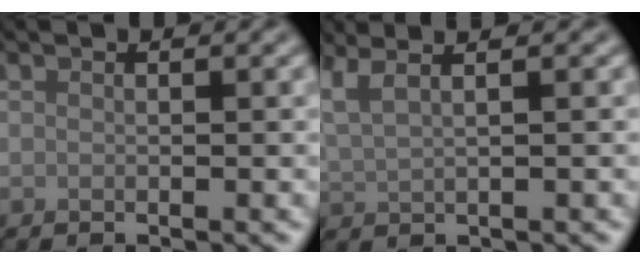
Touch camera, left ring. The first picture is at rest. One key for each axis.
{"total": 4.4, "fx": 2.8, "fy": 1.7, "fz": 3.0, "tx": -0.052, "ty": 0.031, "tz": 0.031}